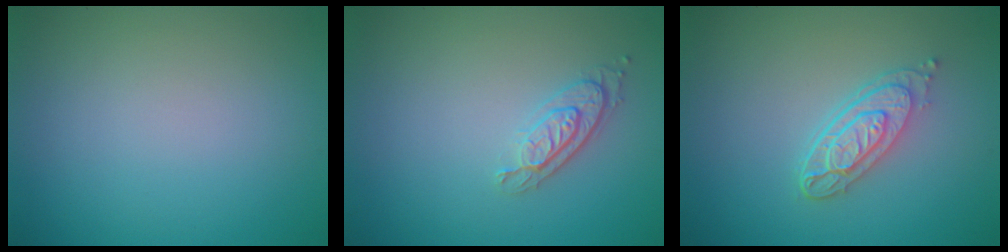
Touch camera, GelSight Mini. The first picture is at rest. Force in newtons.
{"total": 2.1, "press": 1.8, "slide": 1.1}
{"total": 3.9, "press": 3.0, "slide": 2.5}